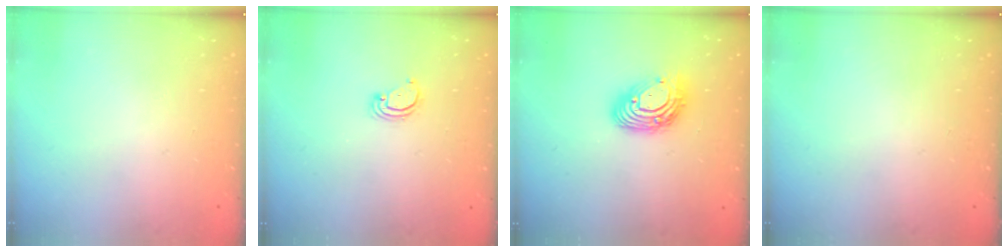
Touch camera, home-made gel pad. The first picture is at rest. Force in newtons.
{"total": 2.6, "press": 2.6, "slide": 0.1}
{"total": 11.8, "press": 11.8, "slide": 1.0}
{"total": 0.0}